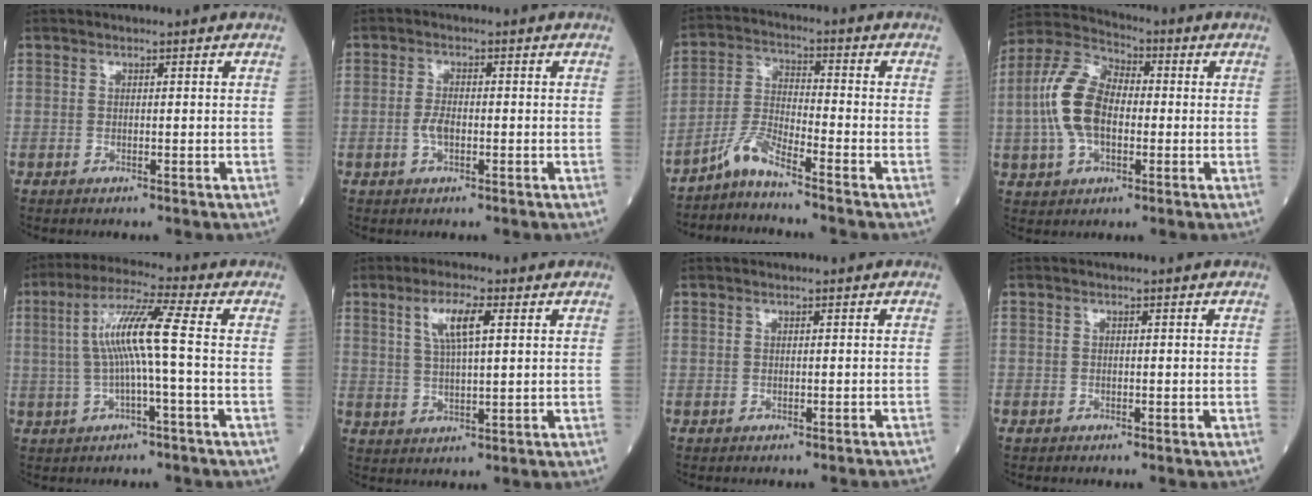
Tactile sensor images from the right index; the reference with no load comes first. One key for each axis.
{"total": 2.5, "fx": -0.6, "fy": 1.1, "fz": 2.1, "tx": -0.047, "ty": 0.002, "tz": -0.013}
{"total": 5.3, "fx": -4.6, "fy": -0.4, "fz": 2.7, "tx": -0.064, "ty": -0.016, "tz": -0.099}
{"total": 11.8, "fx": -0.7, "fy": 6.8, "fz": 9.7, "tx": -0.226, "ty": 0.029, "tz": -0.015}
{"total": 8.6, "fx": -0.1, "fy": -0.7, "fz": 8.6, "tx": -0.165, "ty": 0.019, "tz": -0.001}
{"total": 6.0, "fx": 2.4, "fy": 1.0, "fz": 5.4, "tx": -0.106, "ty": 0.006, "tz": 0.047}
{"total": 2.9, "fx": -2.7, "fy": -0.5, "fz": 1.0, "tx": -0.006, "ty": 0.001, "tz": -0.032}
{"total": 0.8, "fx": -0.6, "fy": 0.5, "fz": 0.0, "tx": -0.003, "ty": 0.005, "tz": -0.014}